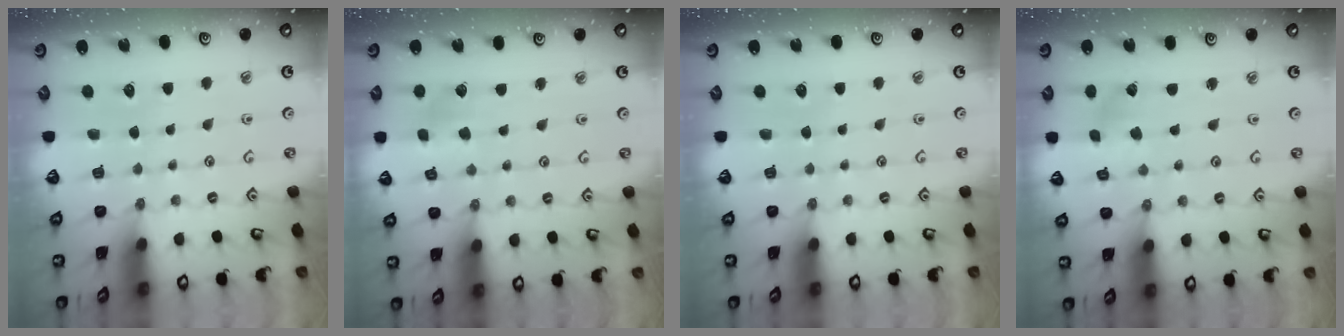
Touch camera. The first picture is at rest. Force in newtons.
{"total": 2.4, "press": 2.4, "slide": 0.2}
{"total": 0.0}
{"total": 0.0}